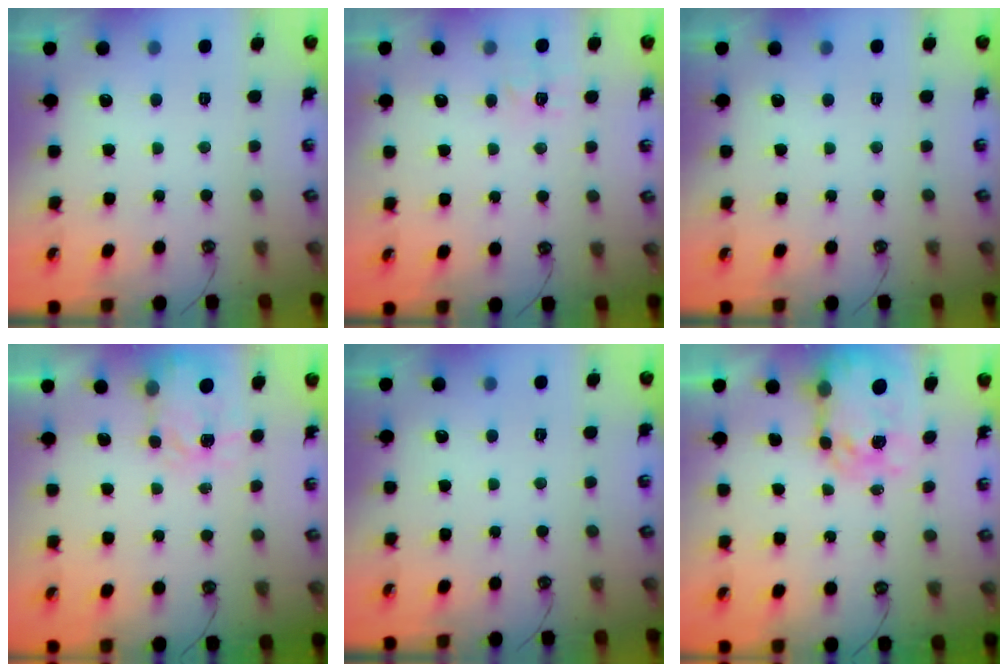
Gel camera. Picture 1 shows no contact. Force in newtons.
{"total": 7.6, "press": 7.6, "slide": 0.6}
{"total": 0.0}
{"total": 3.8, "press": 3.8, "slide": 0.6}
{"total": 0.0}
{"total": 8.9, "press": 8.8, "slide": 0.9}